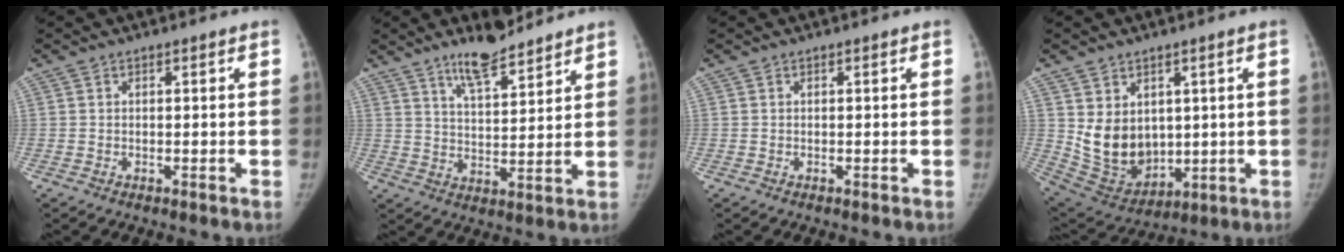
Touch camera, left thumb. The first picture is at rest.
{"total": 9.4, "force": [7.5, 2.4, 5.1], "torque": [-0.072, -0.052, 0.132]}
{"total": 0.0}
{"total": 11.7, "force": [2.2, 9.1, 7.1], "torque": [-0.092, -0.029, 0.076]}